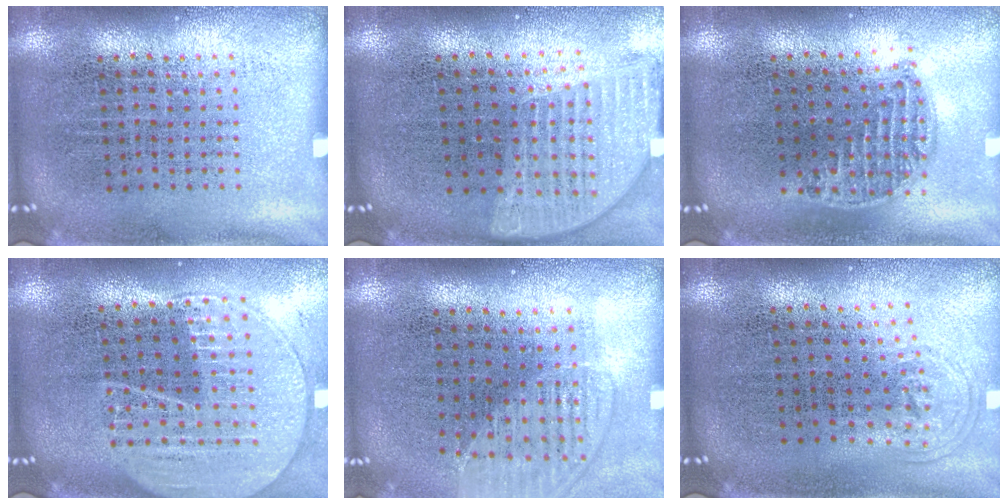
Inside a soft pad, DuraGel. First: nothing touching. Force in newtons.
{"total": 1.6, "press": 1.4, "slide": 0.8}
{"total": 1.2, "press": 1.1, "slide": 0.5}
{"total": 2.0, "press": 1.7, "slide": 0.9}
{"total": 1.4, "press": 1.2, "slide": 0.7}
{"total": 0.8, "press": 0.6, "slide": 0.6}